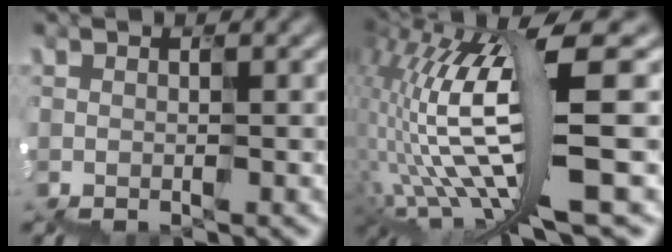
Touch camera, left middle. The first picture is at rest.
{"total": 10.7, "force": [-1.3, 2.3, 10.4], "torque": [-0.234, 0.012, -0.010]}